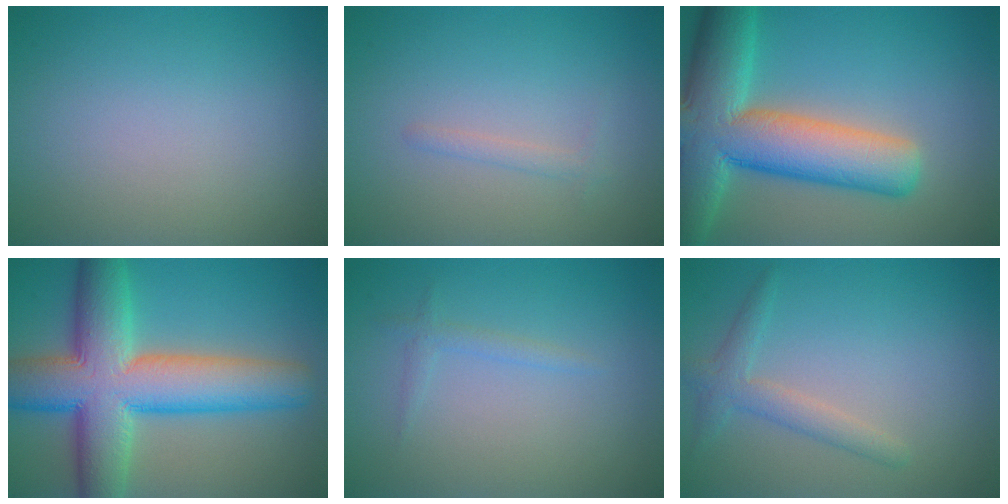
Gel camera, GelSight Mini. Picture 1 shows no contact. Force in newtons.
{"total": 1.0, "press": 1.0, "slide": 0.0}
{"total": 12.1, "press": 12.1, "slide": 0.9}
{"total": 12.3, "press": 12.3, "slide": 0.4}
{"total": 1.0, "press": 1.0, "slide": 0.1}
{"total": 2.3, "press": 2.3, "slide": 0.1}